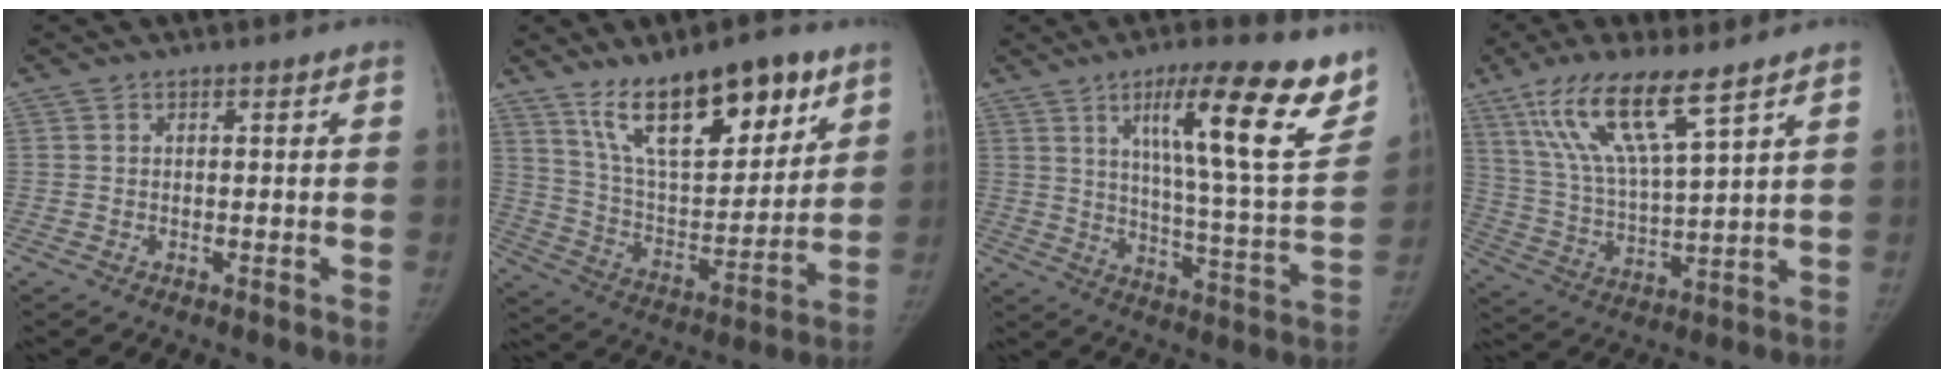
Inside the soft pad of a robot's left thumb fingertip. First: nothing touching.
{"total": 21.4, "force": [13.4, 8.3, 14.5], "torque": [-0.192, -0.066, 0.238]}
{"total": 23.9, "force": [13.1, 4.4, 19.6], "torque": [-0.249, -0.052, 0.197]}
{"total": 15.2, "force": [9.2, 3.0, 11.7], "torque": [-0.230, -0.036, 0.188]}